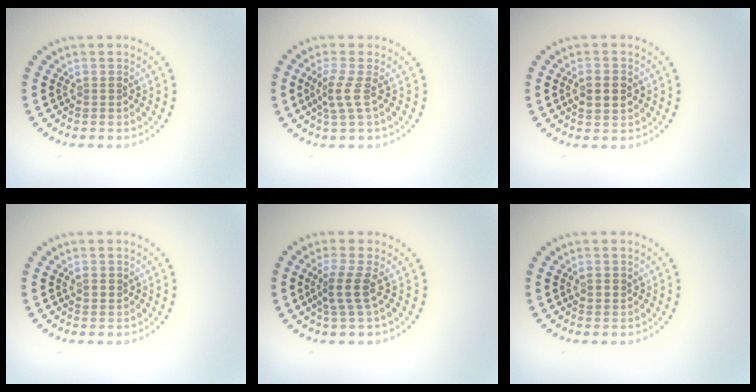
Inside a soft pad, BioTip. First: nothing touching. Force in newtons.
{"total": 2.1, "press": 1.5, "slide": 1.5}
{"total": 2.2, "press": 2.2, "slide": 0.0}
{"total": 1.0, "press": 0.9, "slide": 0.4}
{"total": 2.5, "press": 2.0, "slide": 1.6}
{"total": 1.0, "press": 0.9, "slide": 0.4}